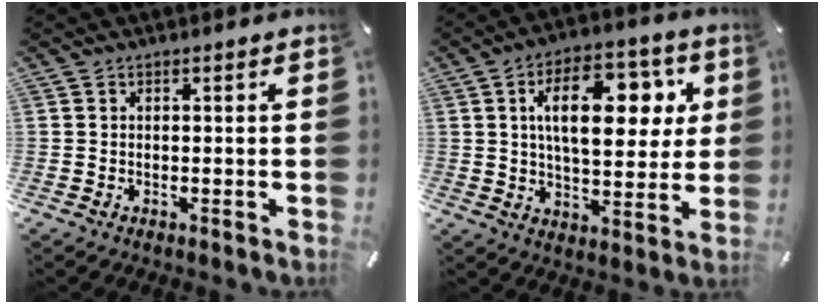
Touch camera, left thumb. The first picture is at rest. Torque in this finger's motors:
{"motor_torque": [1.90, 2.76, 2.22, -0.55, 0.55]}